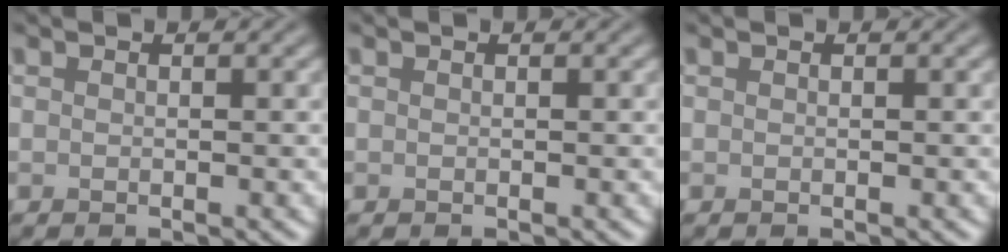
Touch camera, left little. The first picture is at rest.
{"total": 0.0}
{"total": 0.0}